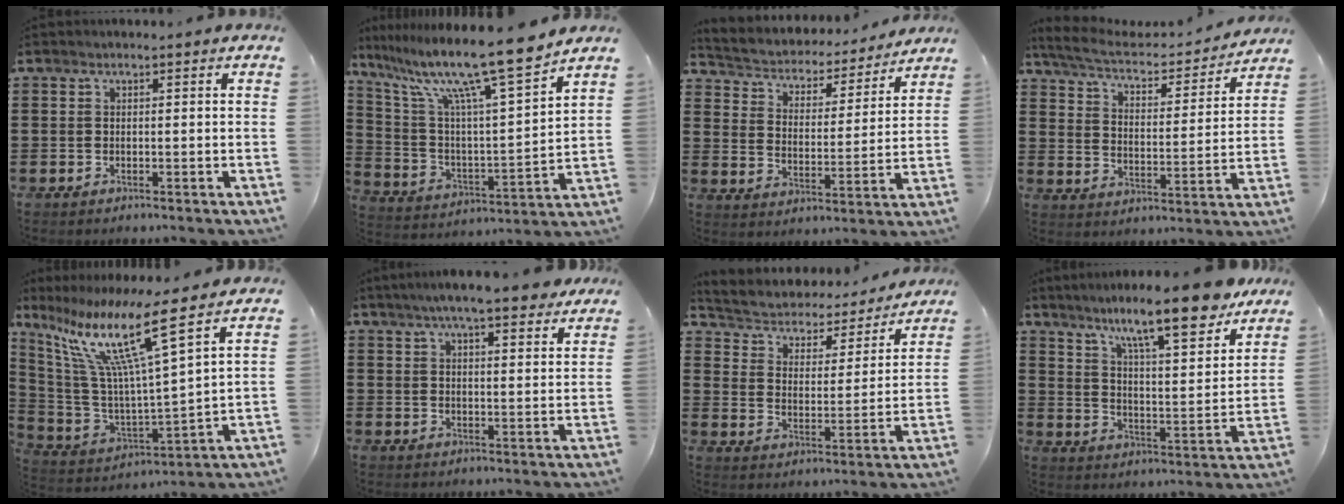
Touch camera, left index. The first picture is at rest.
{"total": 13.7, "force": [10.8, 0.2, 8.5], "torque": [-0.194, -0.069, 0.174]}
{"total": 3.6, "force": [3.5, 0.8, 0.2], "torque": [-0.029, -0.032, 0.051]}
{"total": 5.5, "force": [5.0, 0.9, 2.1], "torque": [-0.067, -0.032, 0.081]}
{"total": 14.3, "force": [8.5, 0.9, 11.4], "torque": [-0.260, -0.053, 0.127]}
{"total": 6.6, "force": [5.7, 0.7, 3.3], "torque": [-0.073, -0.013, 0.100]}
{"total": 3.5, "force": [3.3, 1.1, 0.2], "torque": [-0.028, -0.029, 0.048]}
{"total": 12.0, "force": [9.7, 1.0, 7.0], "torque": [-0.131, -0.052, 0.160]}